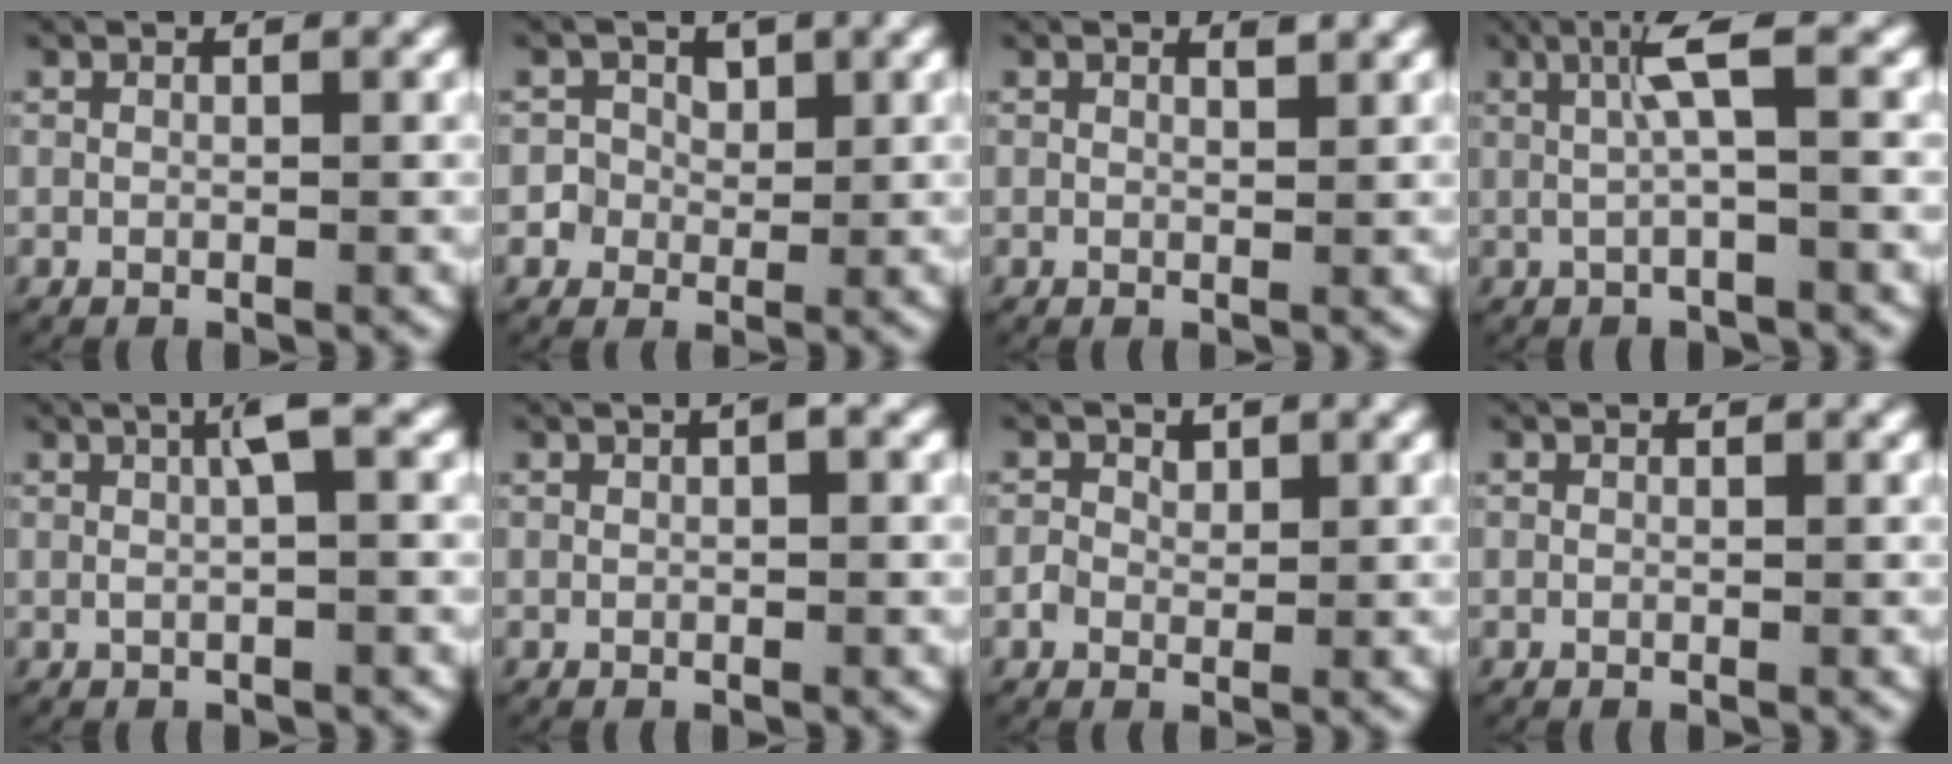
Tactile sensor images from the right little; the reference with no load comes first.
{"total": 4.7, "force": [-0.1, 4.4, 1.6], "torque": [-0.038, -0.008, -0.010]}
{"total": 0.6, "force": [0.5, 0.0, 0.4], "torque": [-0.003, -0.005, 0.010]}
{"total": 2.8, "force": [0.7, -0.5, 2.7], "torque": [-0.053, 0.006, 0.010]}
{"total": 1.7, "force": [0.3, -0.5, 1.6], "torque": [-0.024, 0.008, 0.002]}
{"total": 0.6, "force": [0.3, 0.0, 0.5], "torque": [-0.008, 0.004, 0.003]}
{"total": 1.2, "force": [0.4, 0.9, 0.7], "torque": [-0.019, -0.002, 0.008]}
{"total": 0.0}